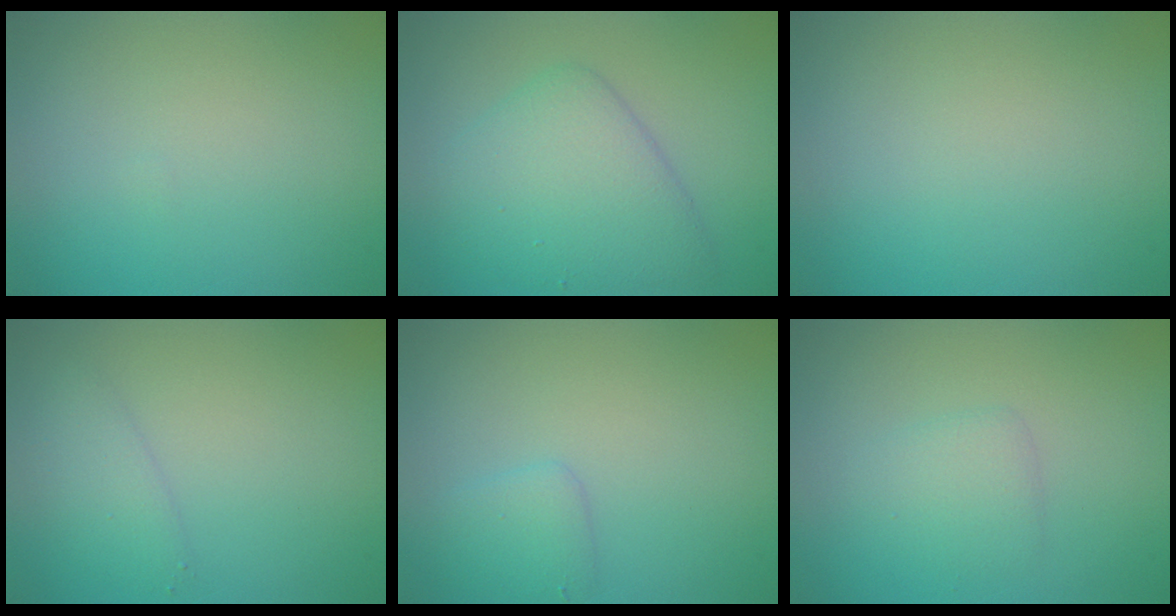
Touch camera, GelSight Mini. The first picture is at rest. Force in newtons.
{"total": 5.1, "press": 5.1, "slide": 0.1}
{"total": 0.0}
{"total": 1.8, "press": 1.8, "slide": 0.1}
{"total": 1.7, "press": 1.7, "slide": 0.1}
{"total": 1.8, "press": 1.8, "slide": 0.1}